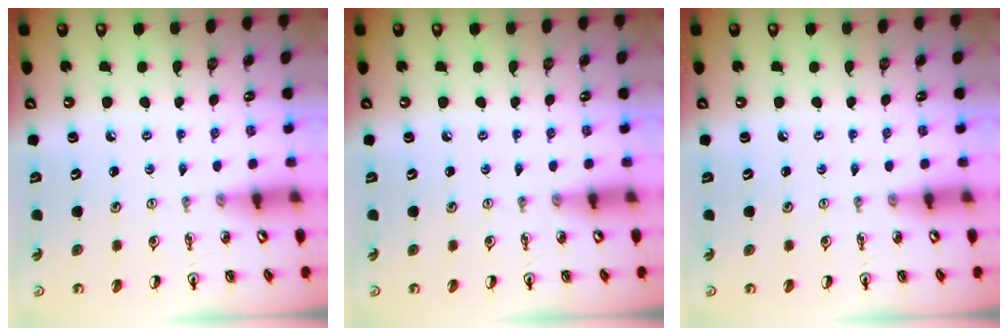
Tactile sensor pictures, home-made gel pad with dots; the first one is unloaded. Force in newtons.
{"total": 0.0}
{"total": 0.0}